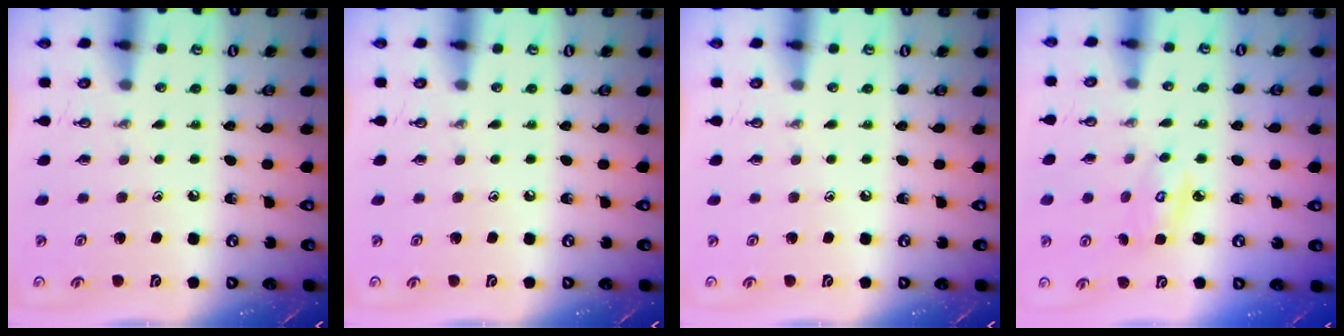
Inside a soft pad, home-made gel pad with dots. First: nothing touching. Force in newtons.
{"total": 0.0}
{"total": 0.0}
{"total": 3.8, "press": 3.8, "slide": 0.3}